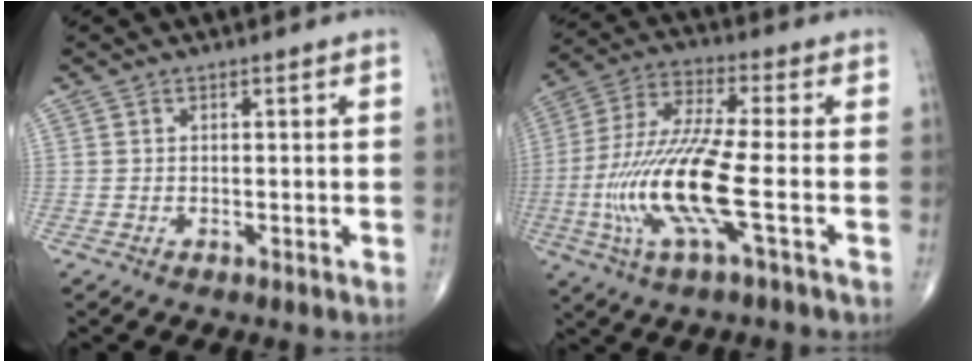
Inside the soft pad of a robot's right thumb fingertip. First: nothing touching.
{"total": 16.3, "force": [-3.7, 2.6, 15.7], "torque": [-0.355, 0.015, -0.074]}